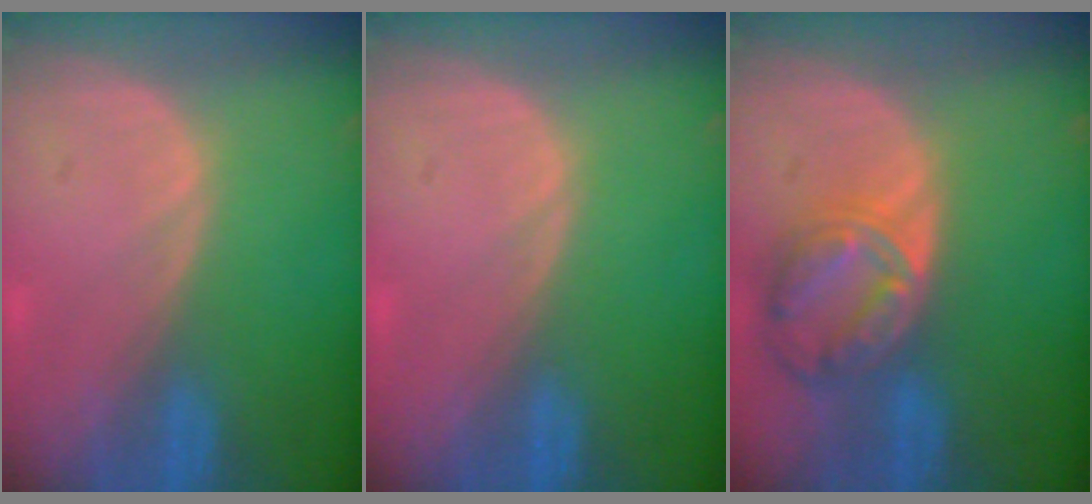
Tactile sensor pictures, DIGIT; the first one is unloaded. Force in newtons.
{"total": 0.0}
{"total": 8.2, "press": 7.0, "slide": 4.3}